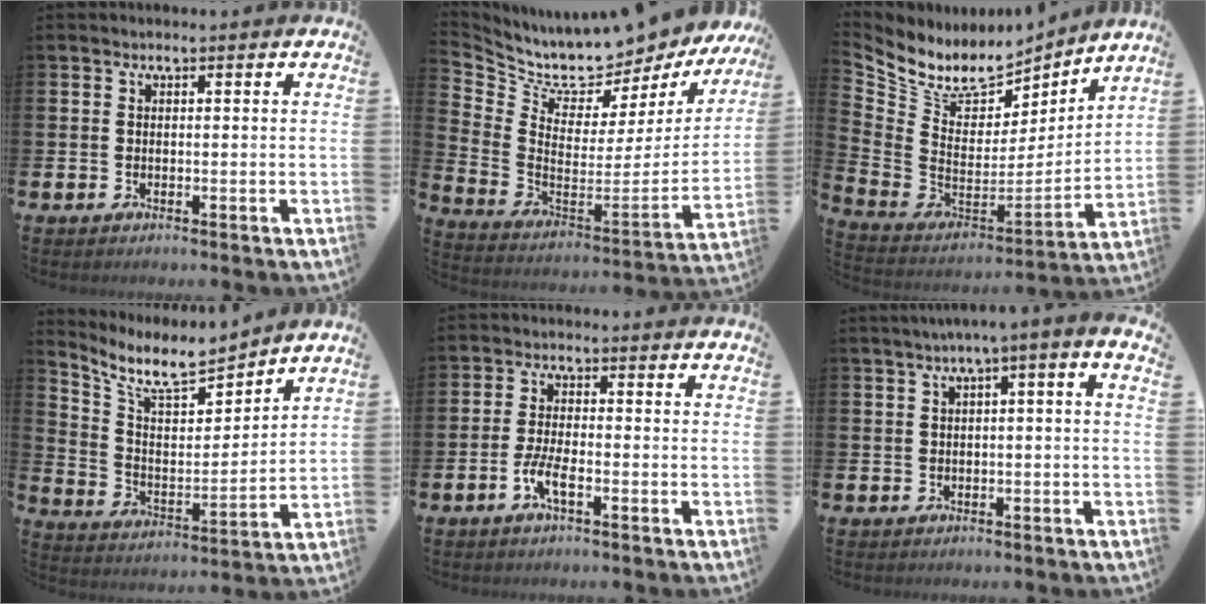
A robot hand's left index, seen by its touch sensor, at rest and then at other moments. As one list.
[{"total": 7.3, "force": [6.9, 2.0, 0.9], "torque": [-0.060, -0.074, 0.110]}, {"total": 9.4, "force": [8.2, 4.0, 2.2], "torque": [-0.089, -0.060, 0.144]}, {"total": 7.9, "force": [7.1, 2.0, 2.8], "torque": [-0.089, -0.054, 0.124]}, {"total": 3.4, "force": [-1.6, 0.8, 2.8], "torque": [-0.062, -0.002, -0.033]}, {"total": 1.8, "force": [0.2, -0.3, 1.8], "torque": [-0.030, 0.000, 0.002]}]